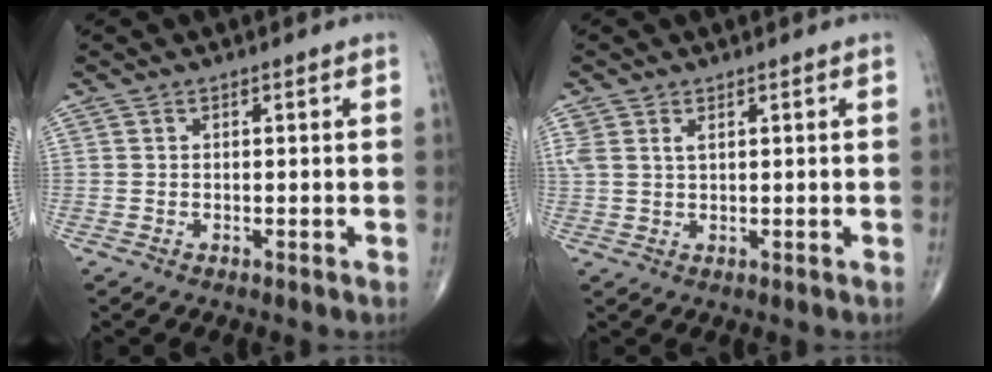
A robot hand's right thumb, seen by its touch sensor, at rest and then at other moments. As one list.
[{"total": 2.8, "force": [1.4, 1.5, 1.9], "torque": [-0.048, 0.010, 0.036]}]